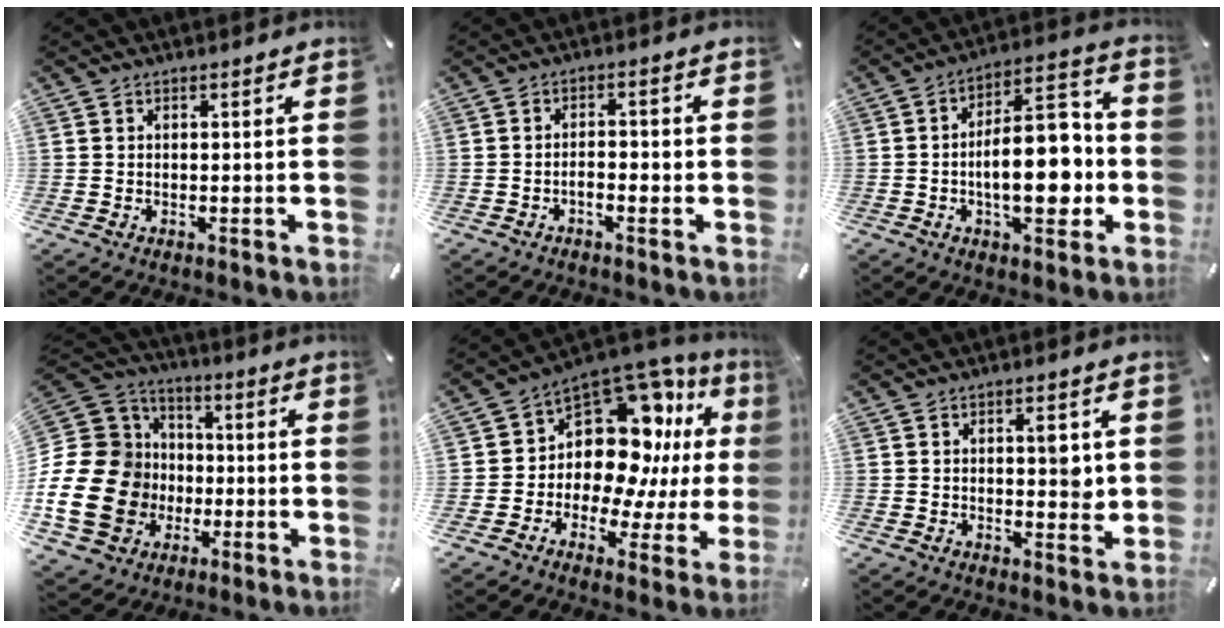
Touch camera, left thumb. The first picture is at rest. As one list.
[{"total": 2.7, "force": [-1.6, 0.8, 1.9], "torque": [-0.032, 0.008, -0.031]}, {"total": 15.7, "force": [-2.2, 7.6, 13.6], "torque": [-0.191, 0.004, -0.040]}, {"total": 24.2, "force": [-4.9, 20.5, 11.8], "torque": [-0.252, 0.018, -0.055]}, {"total": 16.2, "force": [5.9, 11.2, 10.1], "torque": [-0.155, -0.071, 0.102]}, {"total": 5.0, "force": [1.1, 2.5, 4.2], "torque": [-0.045, -0.009, 0.009]}]